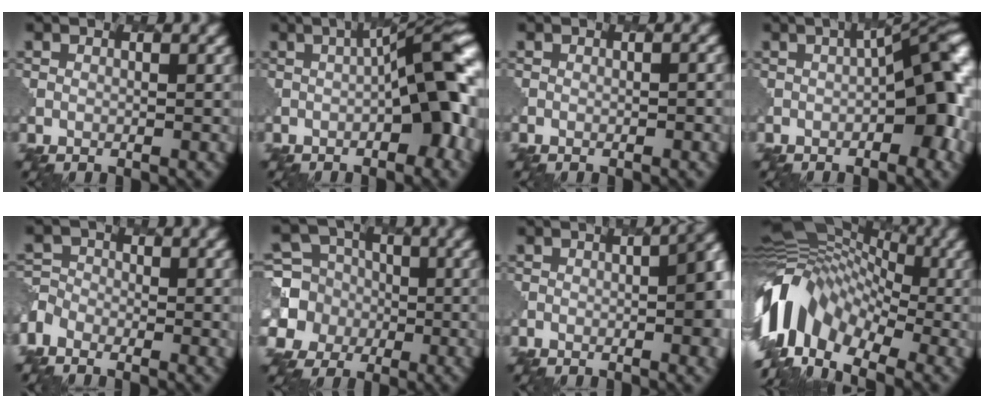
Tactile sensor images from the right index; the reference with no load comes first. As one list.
[{"total": 8.9, "force": [-1.4, 2.2, 8.5], "torque": [-0.102, 0.014, -0.022]}, {"total": 1.2, "force": [-0.7, 0.4, 0.9], "torque": [-0.004, 0.003, -0.004]}, {"total": 7.8, "force": [-1.7, 2.6, 7.1], "torque": [-0.075, 0.014, -0.025]}, {"total": 4.8, "force": [-2.6, 2.9, 2.8], "torque": [-0.054, -0.010, -0.045]}, {"total": 6.5, "force": [-0.7, 6.3, 1.4], "torque": [-0.037, 0.009, -0.038]}, {"total": 8.9, "force": [-1.2, 3.4, 8.1], "torque": [-0.056, 0.009, -0.026]}, {"total": 12.5, "force": [-2.4, 8.5, 8.8], "torque": [-0.181, 0.026, -0.065]}]